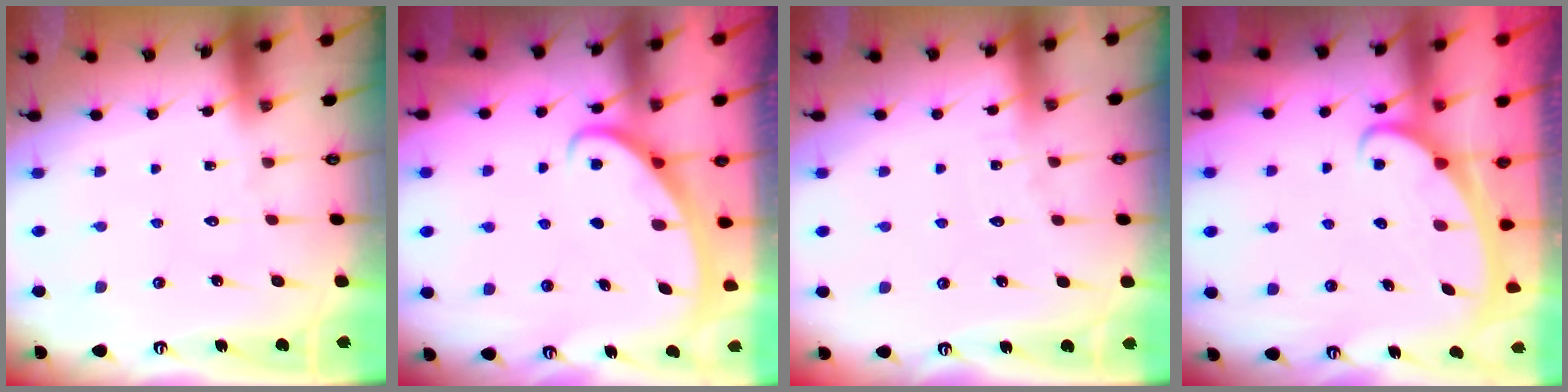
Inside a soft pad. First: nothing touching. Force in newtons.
{"total": 3.0, "press": 3.0, "slide": 0.4}
{"total": 3.3, "press": 3.3, "slide": 0.4}
{"total": 2.3, "press": 2.3, "slide": 0.3}